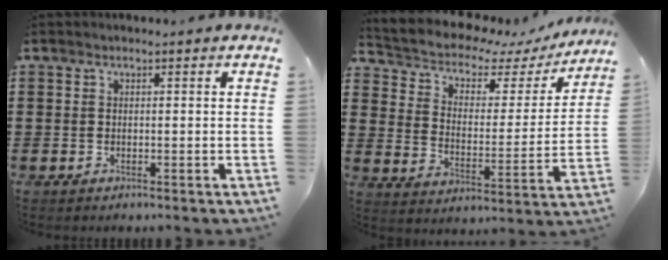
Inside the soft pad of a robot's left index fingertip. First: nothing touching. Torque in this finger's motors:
{"motor_torque": [1.08, -1.06, 0.50, 0.08]}